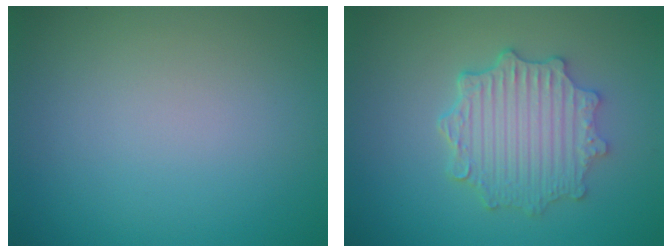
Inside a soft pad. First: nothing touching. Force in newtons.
{"total": 5.1, "press": 4.1, "slide": 2.9}